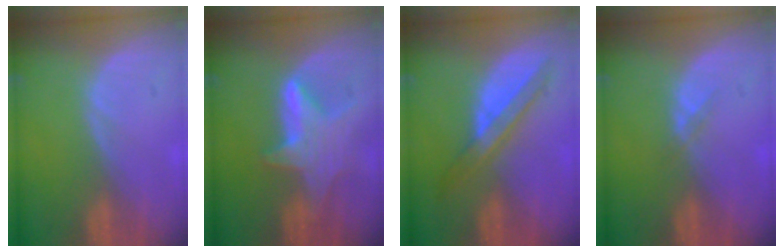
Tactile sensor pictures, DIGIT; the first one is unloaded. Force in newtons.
{"total": 6.6, "press": 6.6, "slide": 0.2}
{"total": 5.8, "press": 5.6, "slide": 1.3}
{"total": 1.3, "press": 0.9, "slide": 0.9}